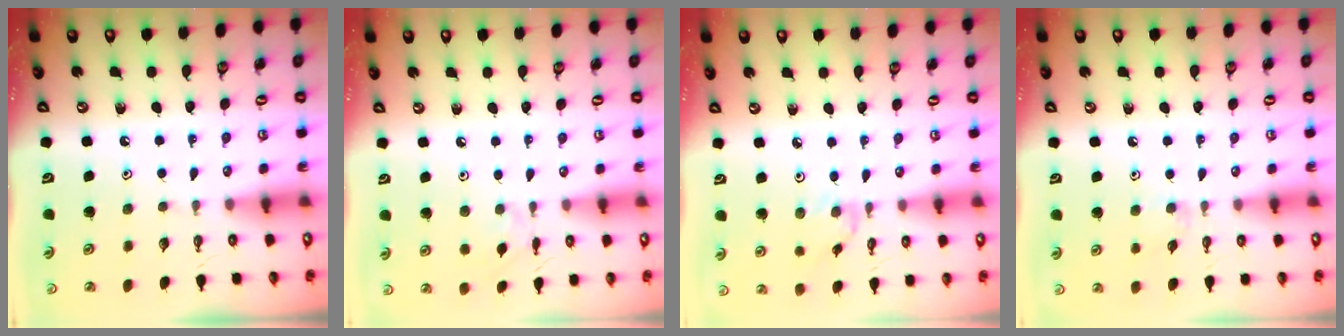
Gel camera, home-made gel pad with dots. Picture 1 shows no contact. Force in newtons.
{"total": 1.5, "press": 1.4, "slide": 0.5}
{"total": 1.4, "press": 1.4, "slide": 0.3}
{"total": 4.5, "press": 4.4, "slide": 0.6}